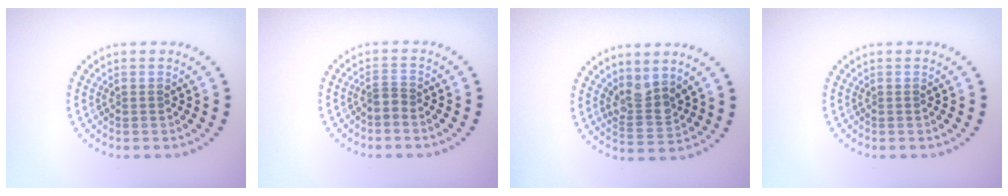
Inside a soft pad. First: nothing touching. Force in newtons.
{"total": 0.9, "press": 0.6, "slide": 0.7}
{"total": 2.8, "press": 2.4, "slide": 1.6}
{"total": 0.0}